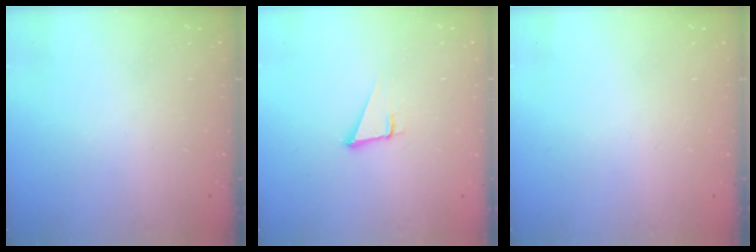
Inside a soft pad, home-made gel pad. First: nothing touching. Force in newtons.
{"total": 4.4, "press": 3.8, "slide": 2.3}
{"total": 0.0}